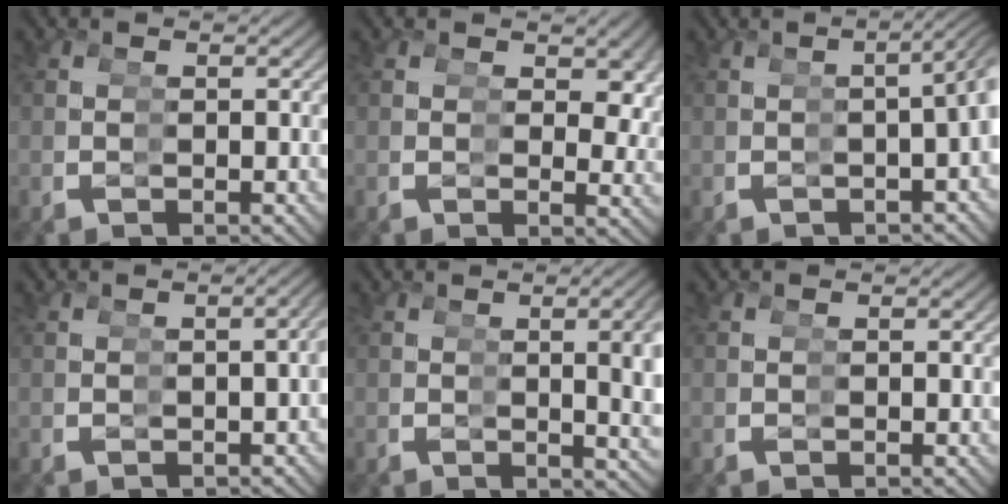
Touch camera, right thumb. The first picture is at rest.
{"total": 2.6, "force": [1.5, 1.5, 1.5], "torque": [-0.015, -0.012, 0.022]}
{"total": 5.0, "force": [0.2, 1.9, 4.6], "torque": [-0.053, 0.025, -0.007]}
{"total": 2.3, "force": [-0.3, 0.6, 2.2], "torque": [-0.030, 0.007, -0.003]}
{"total": 4.7, "force": [0.4, 1.2, 4.6], "torque": [-0.051, 0.005, 0.010]}
{"total": 0.0}